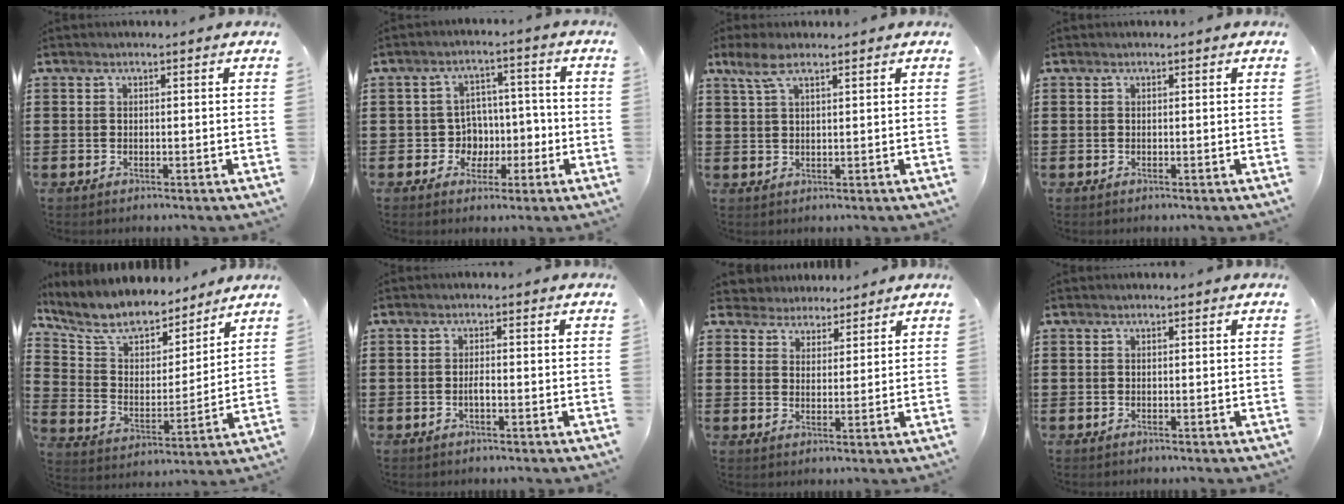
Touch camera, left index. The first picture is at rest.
{"total": 5.2, "force": [-1.1, 4.9, 1.3], "torque": [-0.035, 0.003, -0.021]}
{"total": 4.1, "force": [2.5, 1.4, 3.0], "torque": [-0.064, 0.005, 0.046]}
{"total": 0.0}
{"total": 9.0, "force": [8.1, 3.1, 2.2], "torque": [-0.090, -0.051, 0.145]}
{"total": 1.5, "force": [-0.4, 0.3, 1.3], "torque": [-0.026, 0.001, -0.007]}
{"total": 3.8, "force": [3.4, 1.7, -0.2], "torque": [-0.015, -0.002, 0.064]}
{"total": 0.0}